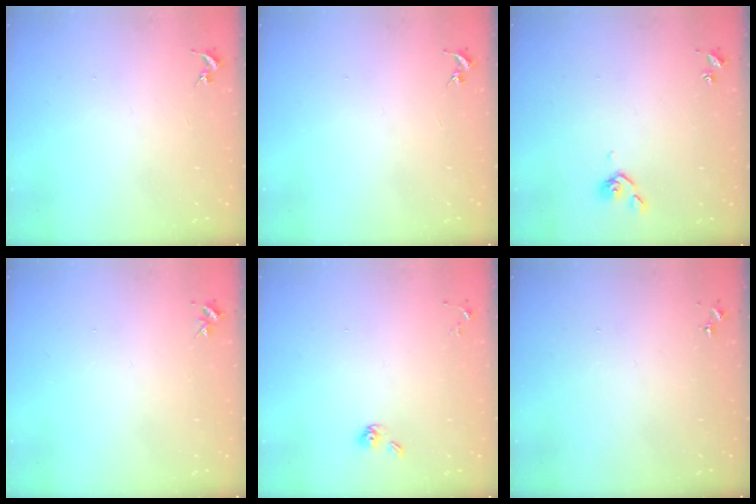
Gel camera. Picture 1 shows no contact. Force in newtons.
{"total": 0.0}
{"total": 4.7, "press": 4.6, "slide": 1.2}
{"total": 3.2, "press": 3.2, "slide": 0.4}
{"total": 5.2, "press": 4.6, "slide": 2.4}
{"total": 0.0}